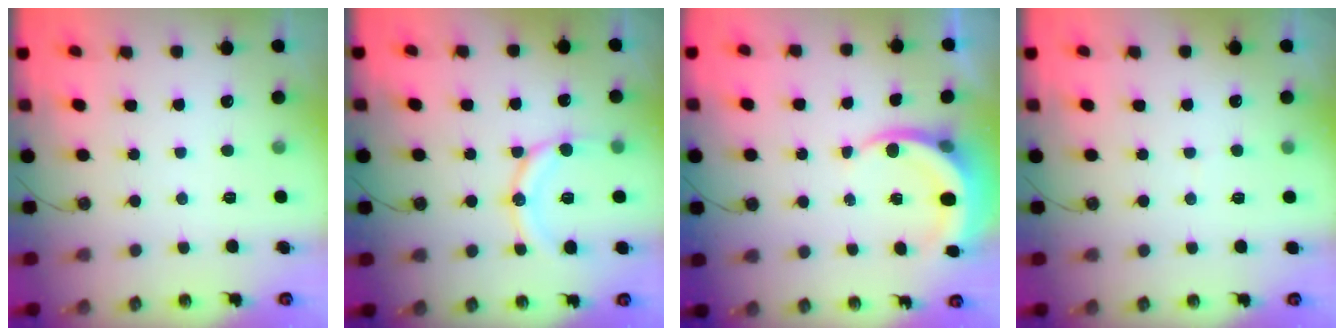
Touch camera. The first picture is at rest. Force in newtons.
{"total": 13.6, "press": 13.3, "slide": 2.9}
{"total": 5.5, "press": 5.4, "slide": 0.5}
{"total": 2.2, "press": 2.1, "slide": 0.8}